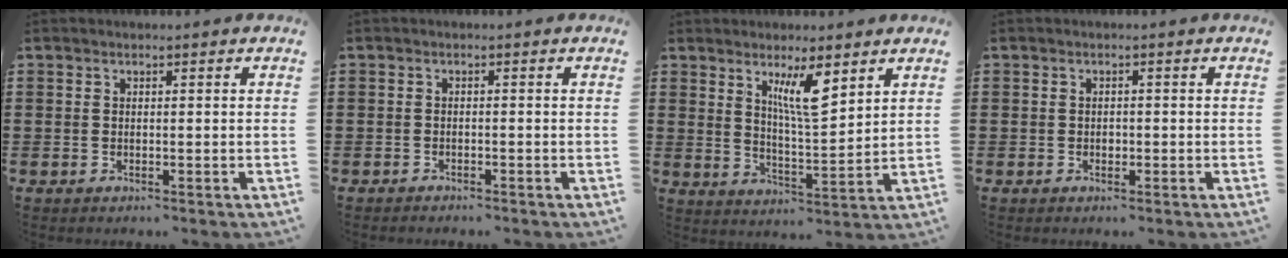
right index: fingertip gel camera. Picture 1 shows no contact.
{"total": 0.9, "force": [-0.9, 0.0, 0.0], "torque": [-0.003, 0.001, -0.018]}
{"total": 7.3, "force": [4.3, 1.6, 5.7], "torque": [-0.112, -0.009, 0.073]}
{"total": 0.8, "force": [-0.1, 0.6, 0.5], "torque": [-0.012, 0.001, -0.002]}